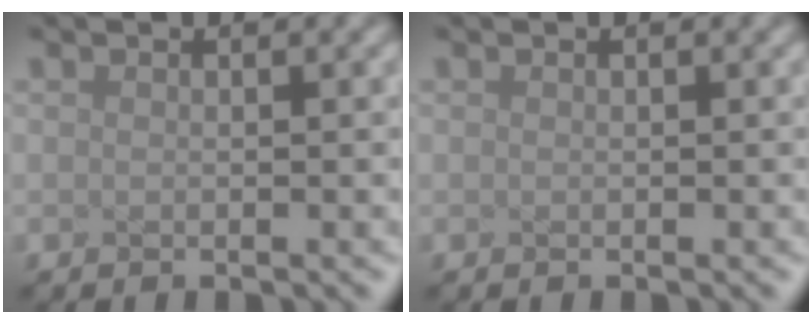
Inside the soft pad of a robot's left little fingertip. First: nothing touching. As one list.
[{"total": 0.0}]